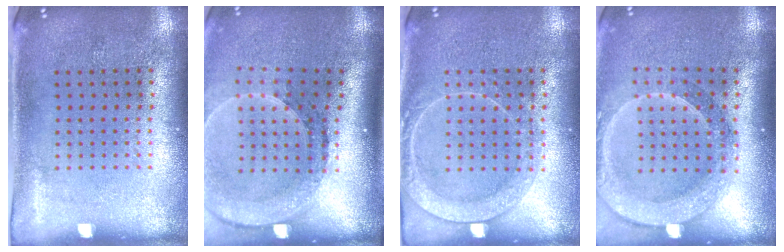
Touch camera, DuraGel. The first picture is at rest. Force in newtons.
{"total": 2.6, "press": 1.9, "slide": 1.8}
{"total": 2.3, "press": 2.3, "slide": 0.3}
{"total": 2.4, "press": 1.9, "slide": 1.4}